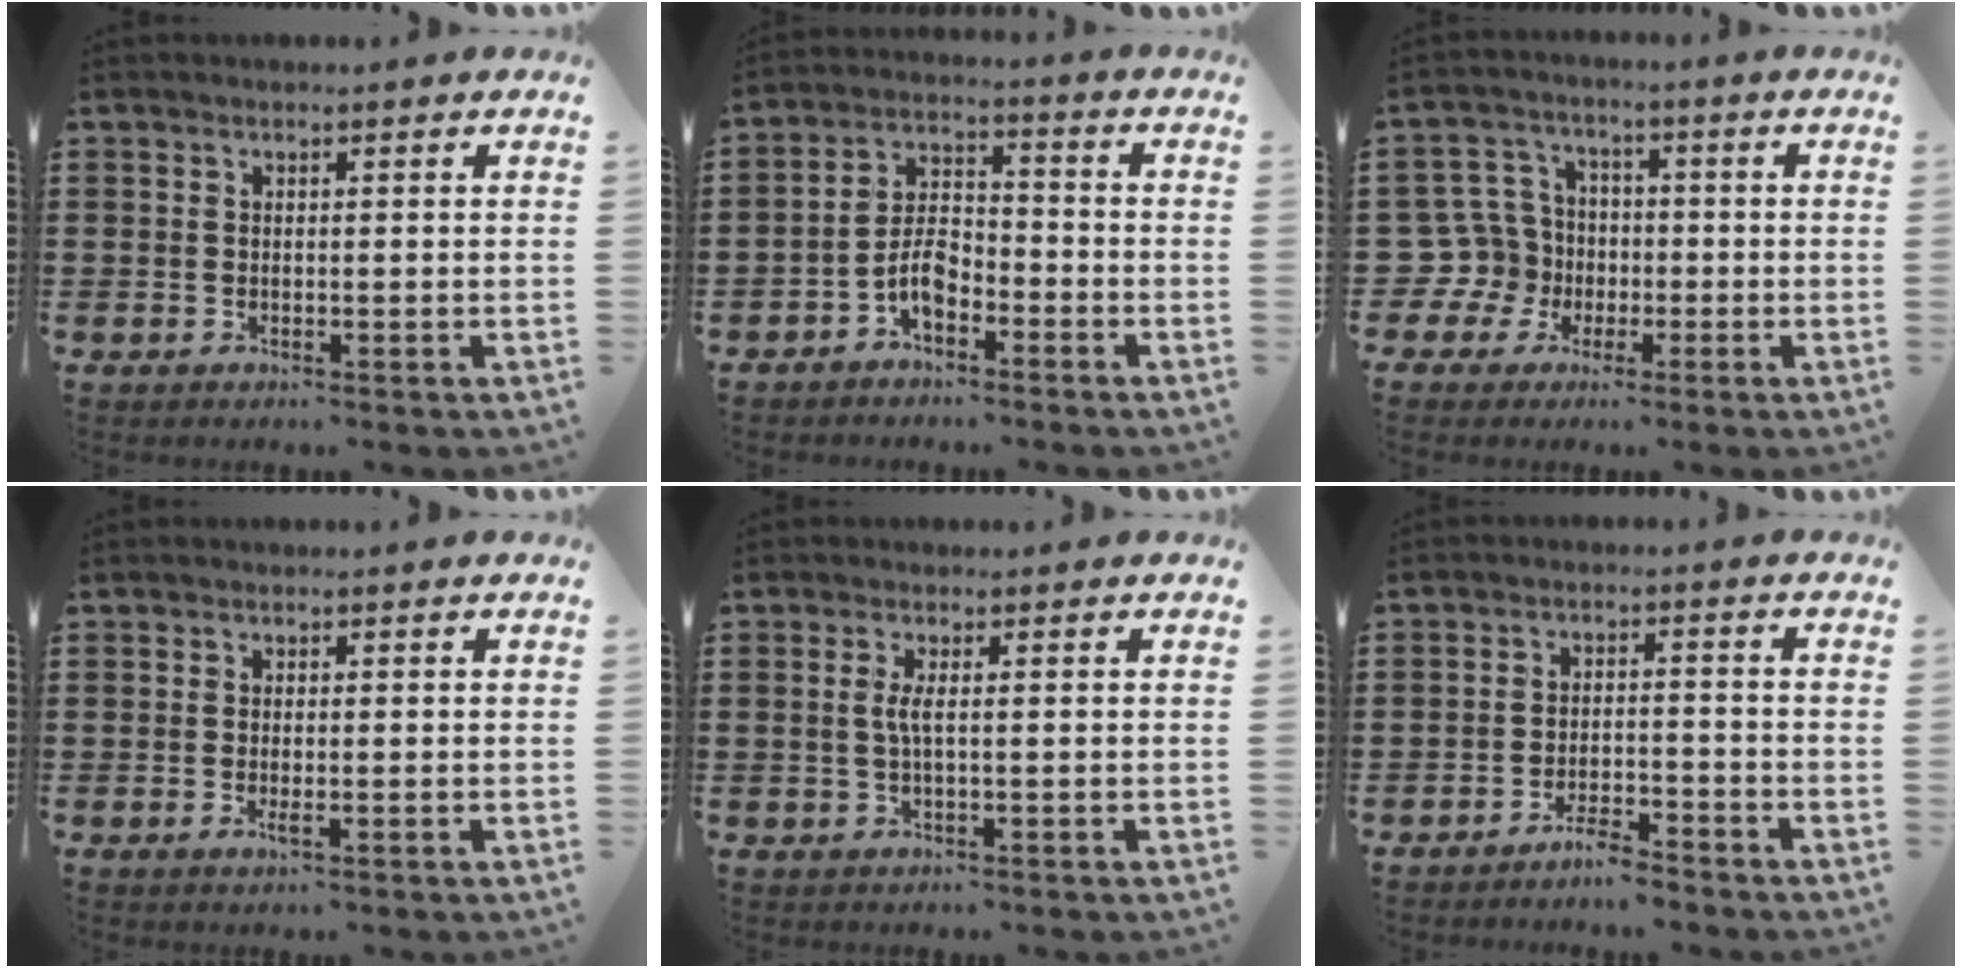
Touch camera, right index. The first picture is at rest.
{"total": 5.5, "force": [-3.0, 2.7, 3.7], "torque": [-0.086, 0.007, -0.062]}
{"total": 8.3, "force": [-1.2, 7.9, 2.3], "torque": [-0.113, 0.002, -0.023]}
{"total": 1.2, "force": [-0.4, 0.2, 1.1], "torque": [-0.028, -0.006, -0.008]}
{"total": 2.1, "force": [0.0, 0.0, 2.1], "torque": [-0.048, -0.007, -0.004]}
{"total": 3.6, "force": [-3.4, 0.3, 1.0], "torque": [-0.019, 0.007, -0.067]}